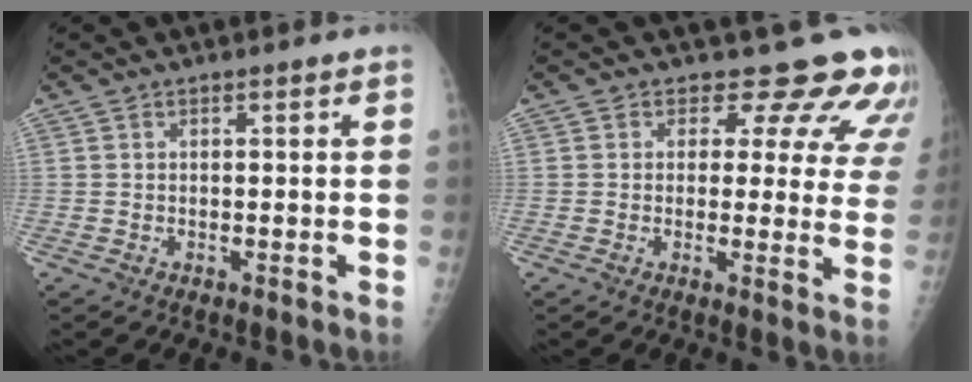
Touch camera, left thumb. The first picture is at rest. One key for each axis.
{"total": 11.5, "fx": 9.8, "fy": 5.3, "fz": 3.1, "tx": 0.021, "ty": -0.054, "tz": 0.086}